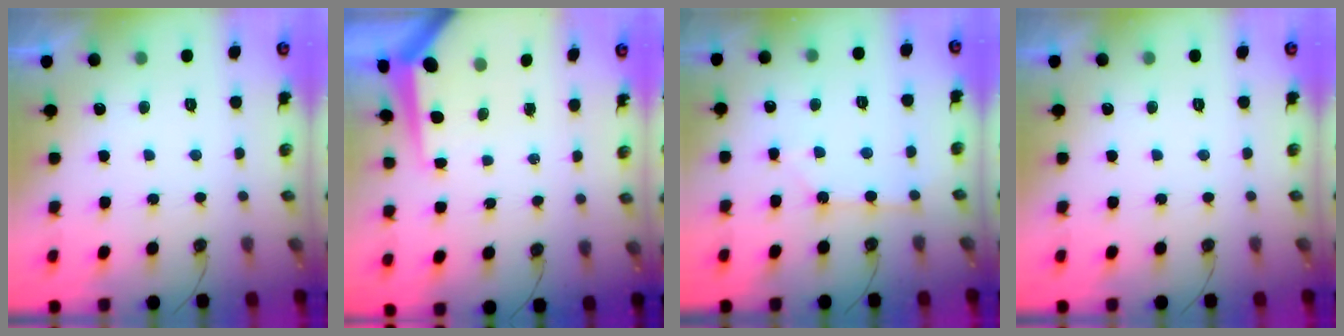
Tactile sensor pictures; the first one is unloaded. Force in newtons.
{"total": 8.5, "press": 8.4, "slide": 0.7}
{"total": 2.3, "press": 2.2, "slide": 0.3}
{"total": 0.0}